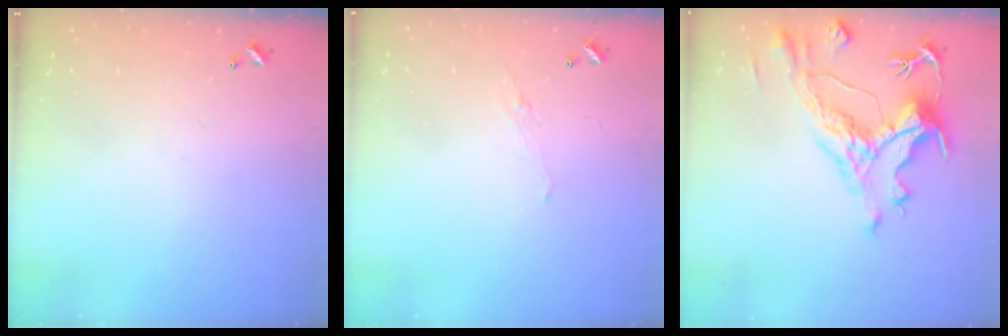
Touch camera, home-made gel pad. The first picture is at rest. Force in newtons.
{"total": 0.9, "press": 0.5, "slide": 0.7}
{"total": 4.6, "press": 4.2, "slide": 1.8}